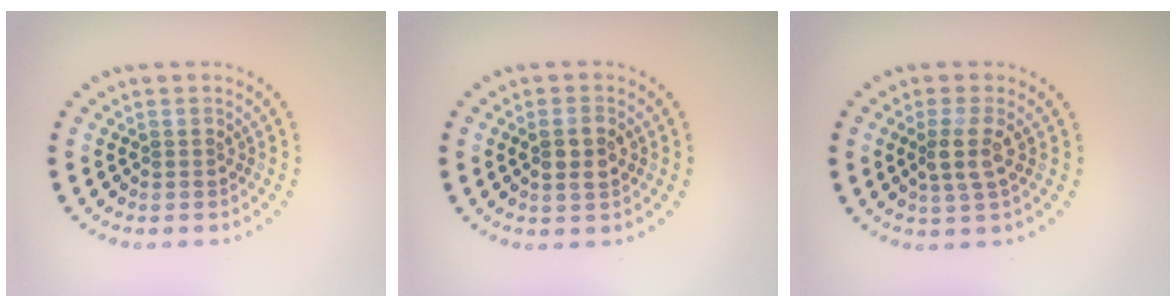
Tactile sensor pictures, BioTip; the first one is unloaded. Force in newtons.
{"total": 2.2, "press": 2.2, "slide": 0.3}
{"total": 2.5, "press": 2.1, "slide": 1.4}